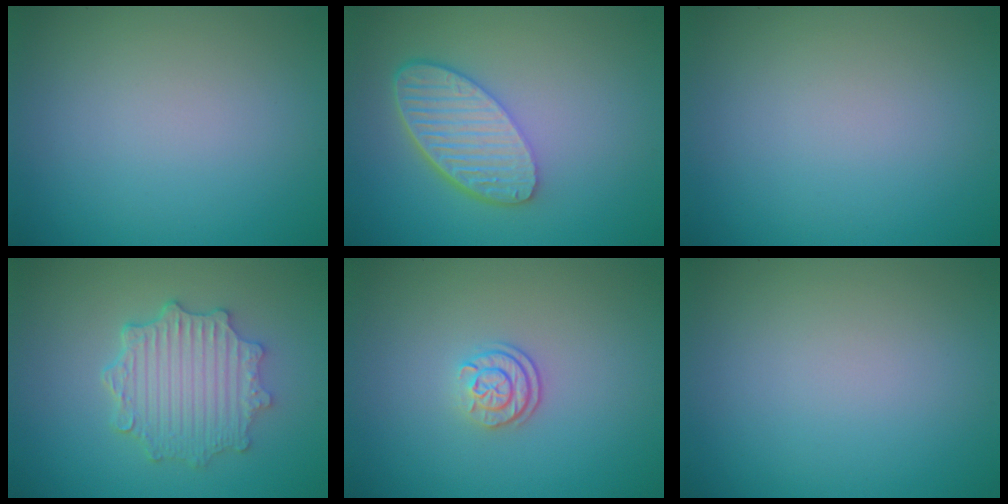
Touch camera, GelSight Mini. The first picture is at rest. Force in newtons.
{"total": 5.9, "press": 4.5, "slide": 3.8}
{"total": 0.0}
{"total": 5.1, "press": 4.1, "slide": 2.9}
{"total": 2.2, "press": 1.8, "slide": 1.3}
{"total": 0.0}